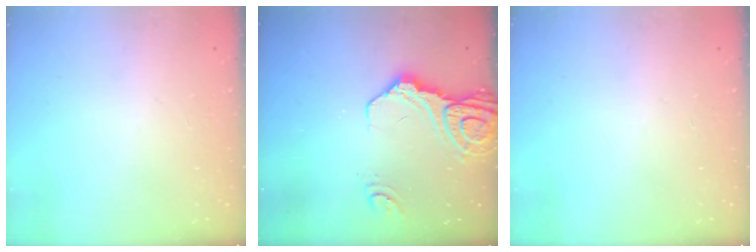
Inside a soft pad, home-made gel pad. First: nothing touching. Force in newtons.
{"total": 13.9, "press": 13.8, "slide": 1.8}
{"total": 0.0}